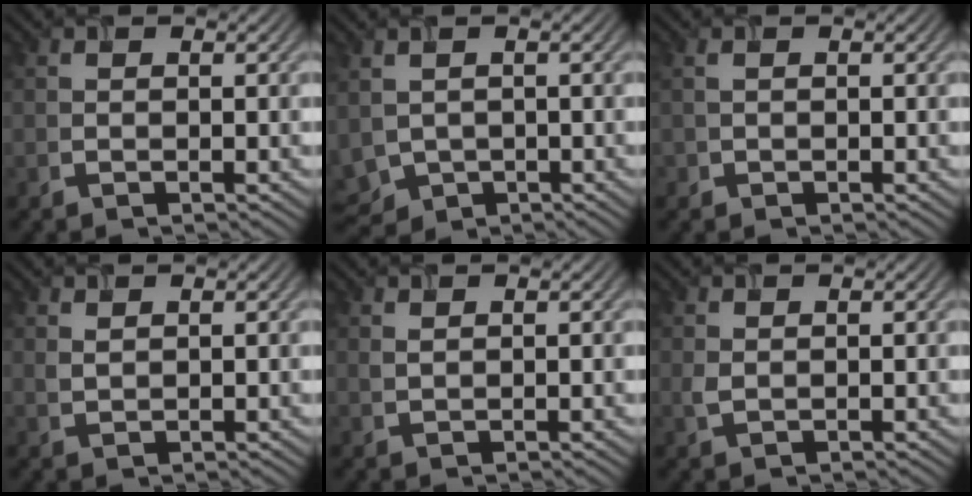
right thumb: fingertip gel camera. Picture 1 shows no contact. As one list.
[{"total": 4.5, "force": [-0.7, 3.3, 2.9], "torque": [-0.090, -0.017, -0.013]}, {"total": 0.9, "force": [0.2, 0.7, 0.6], "torque": [-0.016, 0.002, 0.003]}, {"total": 1.2, "force": [0.9, 0.6, 0.6], "torque": [-0.022, -0.003, 0.021]}, {"total": 0.9, "force": [0.7, 0.3, 0.5], "torque": [-0.020, -0.001, 0.016]}, {"total": 1.0, "force": [0.4, 0.7, 0.7], "torque": [-0.024, -0.001, 0.010]}]